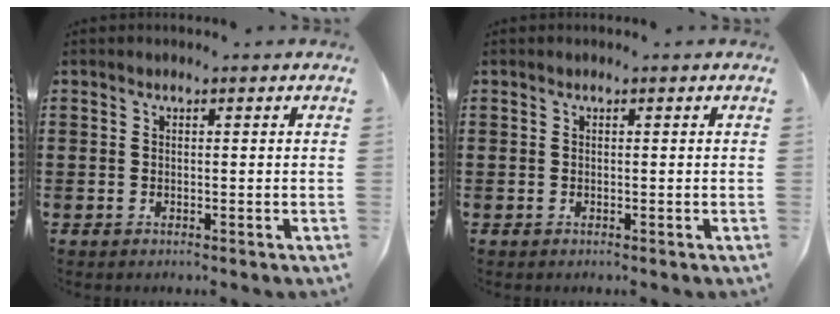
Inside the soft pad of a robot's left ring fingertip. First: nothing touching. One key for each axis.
{"total": 0.0}